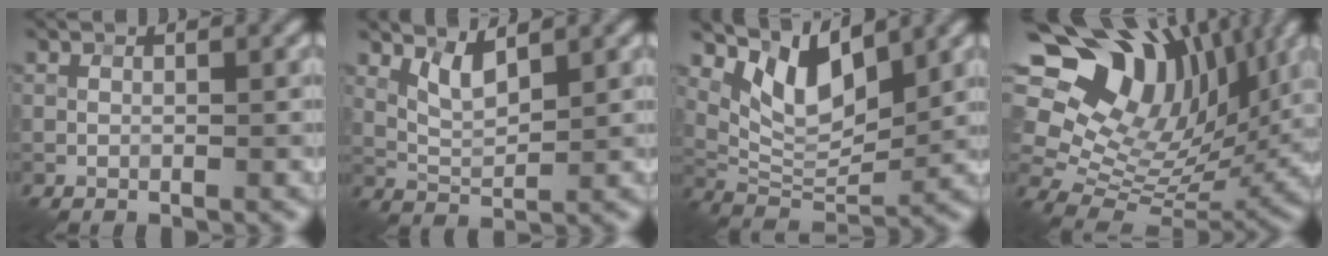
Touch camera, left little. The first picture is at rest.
{"total": 2.7, "force": [1.7, 0.8, 2.0], "torque": [-0.045, -0.008, 0.038]}
{"total": 6.2, "force": [3.5, 2.7, 4.3], "torque": [-0.080, -0.012, 0.065]}
{"total": 14.9, "force": [7.1, 9.7, 8.8], "torque": [-0.163, 0.046, 0.127]}